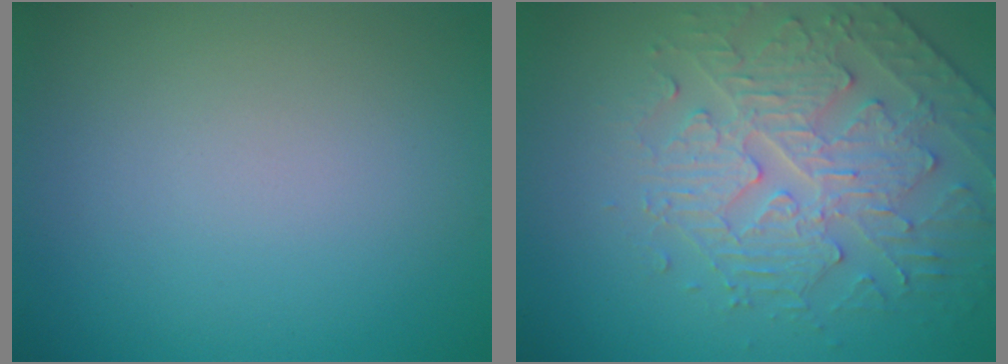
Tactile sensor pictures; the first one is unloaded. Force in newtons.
{"total": 4.4, "press": 4.1, "slide": 1.6}